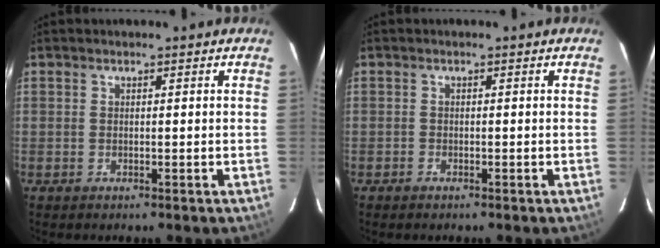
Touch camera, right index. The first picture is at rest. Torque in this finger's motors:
{"motor_torque": [0.07, 0.05, -0.09, -0.01]}